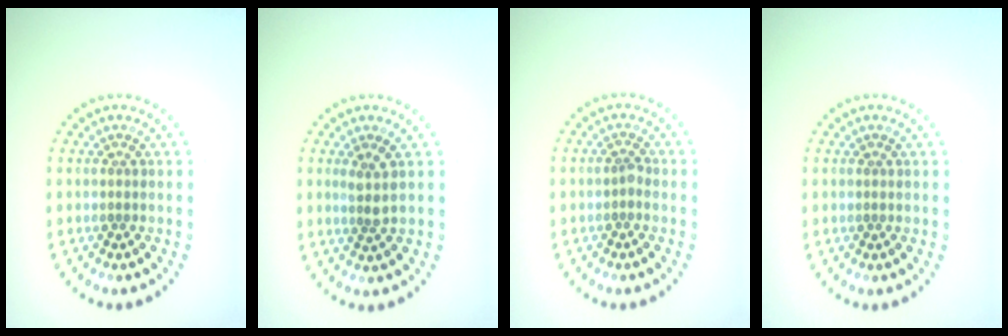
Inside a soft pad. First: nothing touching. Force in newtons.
{"total": 1.6, "press": 1.3, "slide": 1.0}
{"total": 0.7, "press": 0.5, "slide": 0.4}
{"total": 0.0}